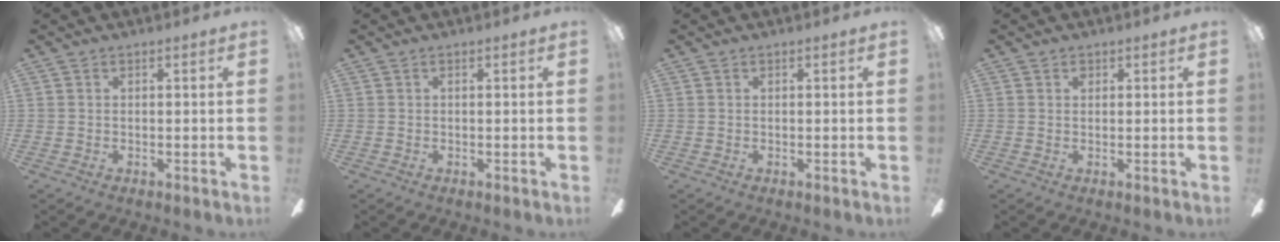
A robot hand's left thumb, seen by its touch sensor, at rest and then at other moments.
{"total": 0.0}
{"total": 0.0}
{"total": 1.1, "force": [0.7, 0.8, 0.4], "torque": [0.000, -0.001, 0.011]}